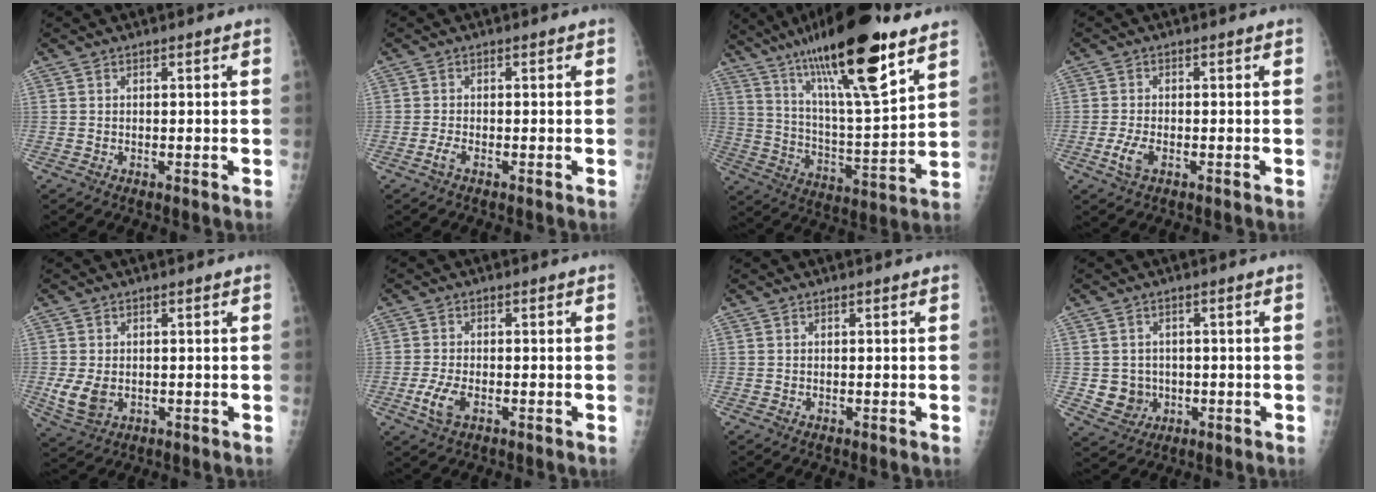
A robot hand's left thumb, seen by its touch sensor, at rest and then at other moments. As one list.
[{"total": 1.4, "force": [-0.8, 0.5, 1.0], "torque": [-0.024, -0.002, -0.019]}, {"total": 24.7, "force": [15.2, 4.9, 18.8], "torque": [-0.316, -0.049, 0.261]}, {"total": 3.4, "force": [-1.3, 1.7, 2.6], "torque": [-0.059, -0.002, -0.025]}, {"total": 5.4, "force": [-0.6, 3.9, 3.8], "torque": [-0.076, -0.013, -0.001]}, {"total": 4.4, "force": [-1.5, 2.3, 3.5], "torque": [-0.080, -0.003, -0.029]}, {"total": 0.0}, {"total": 5.1, "force": [-0.3, 4.9, 1.6], "torque": [-0.001, 0.004, 0.006]}]